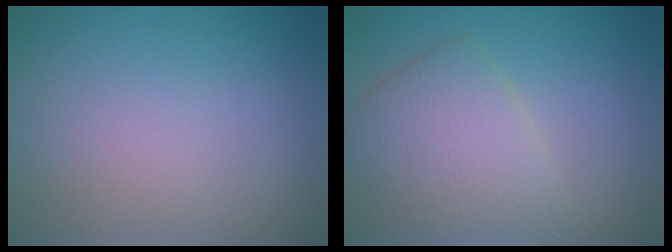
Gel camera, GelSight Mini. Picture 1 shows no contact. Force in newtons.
{"total": 5.4, "press": 5.4, "slide": 0.2}